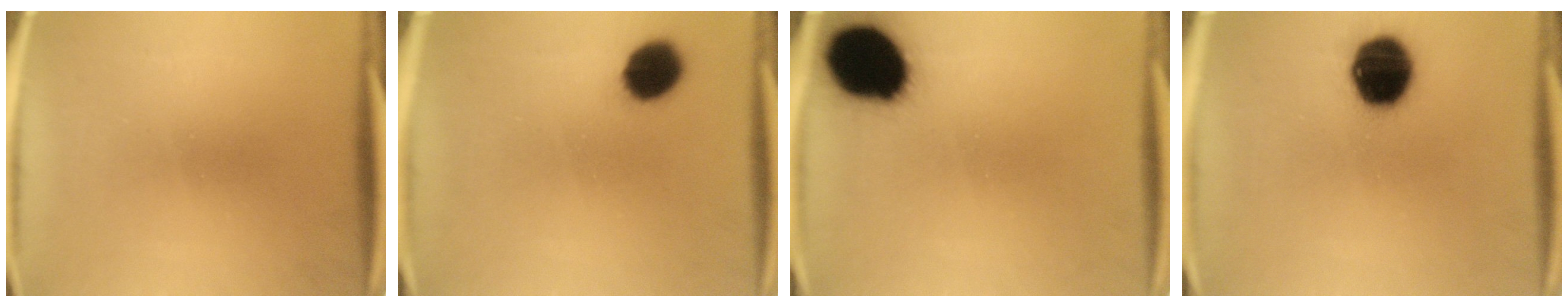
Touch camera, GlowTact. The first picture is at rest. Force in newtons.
{"total": 8.7}
{"total": 19.5}
{"total": 15.8}